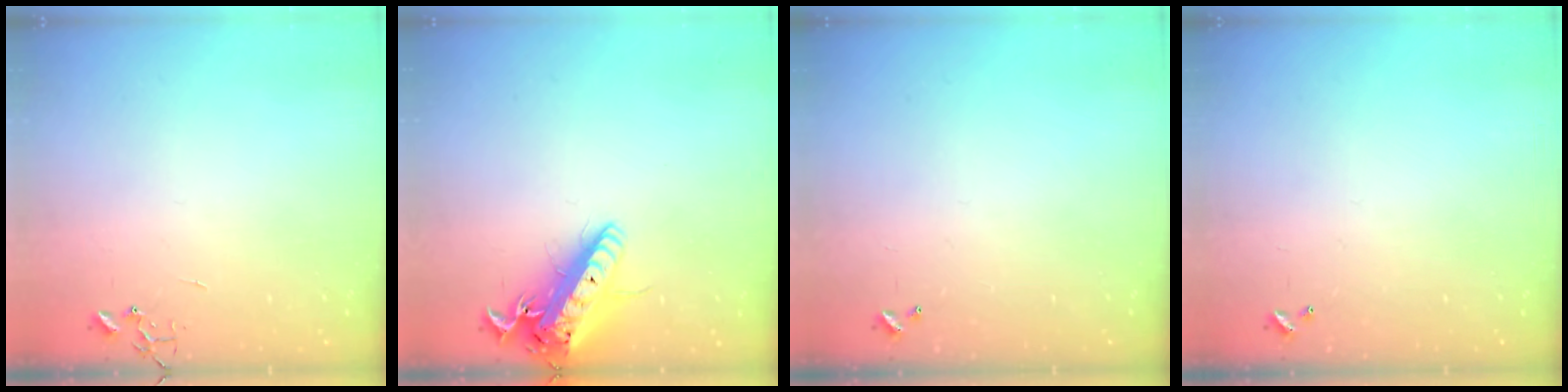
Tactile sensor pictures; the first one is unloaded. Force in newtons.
{"total": 19.0, "press": 18.6, "slide": 3.8}
{"total": 0.0}
{"total": 0.0}